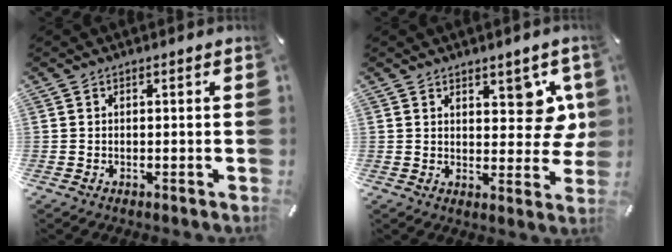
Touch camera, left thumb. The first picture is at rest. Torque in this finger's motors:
{"motor_torque": [0.03, -0.35, 0.20, -0.06, 0.09]}